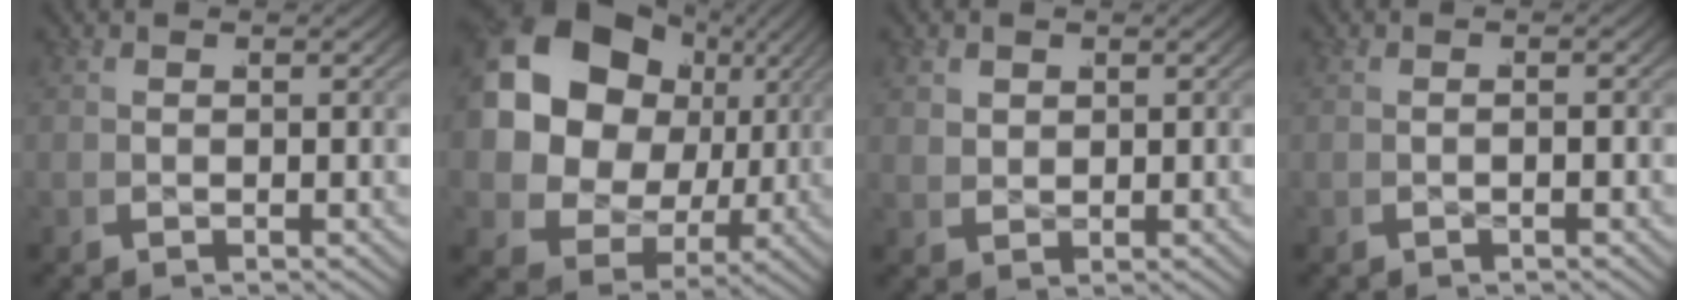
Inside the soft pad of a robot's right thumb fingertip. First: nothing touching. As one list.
[{"total": 17.8, "force": [1.6, 13.3, 11.7], "torque": [-0.271, -0.030, 0.030]}, {"total": 1.6, "force": [0.6, 1.2, 0.8], "torque": [-0.017, -0.010, 0.024]}, {"total": 0.6, "force": [-0.5, -0.3, 0.2], "torque": [-0.003, 0.000, -0.009]}]